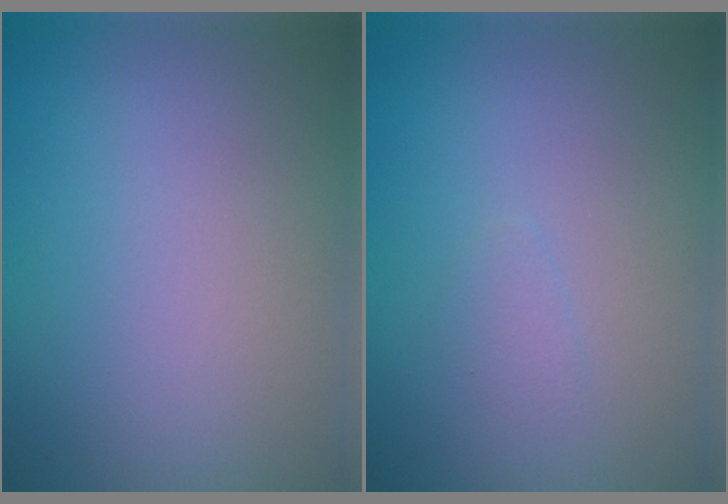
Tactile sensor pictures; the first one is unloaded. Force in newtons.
{"total": 0.7, "press": 0.7, "slide": 0.0}